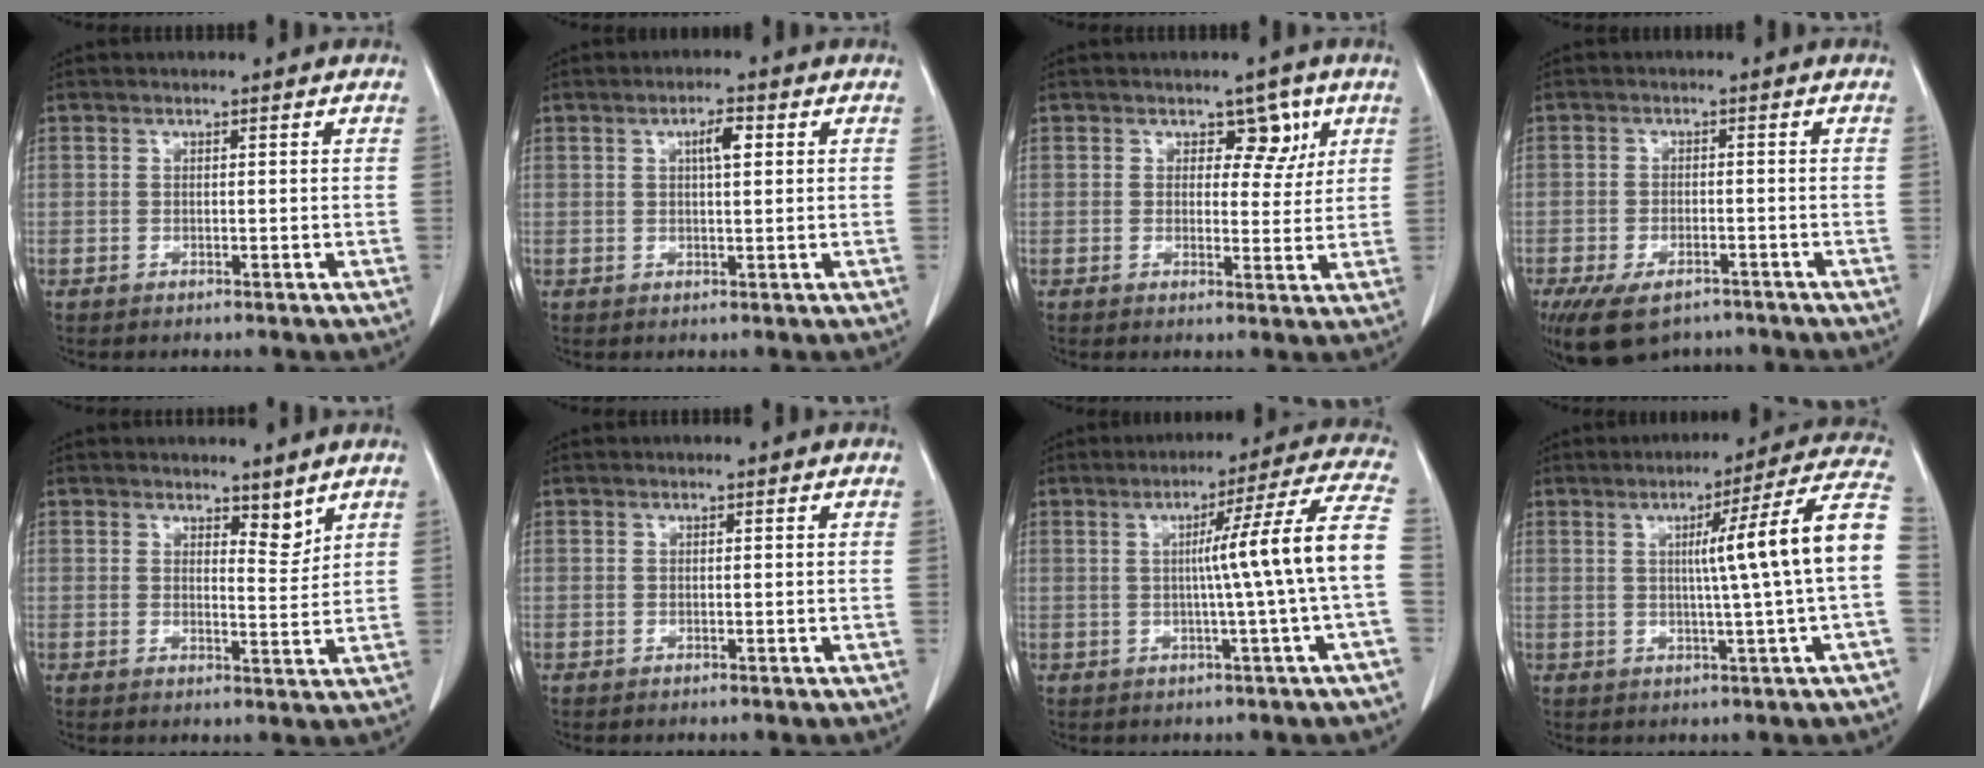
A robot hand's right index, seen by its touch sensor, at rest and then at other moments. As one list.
[{"total": 3.3, "force": [1.1, 0.8, 3.0], "torque": [-0.052, 0.004, 0.018]}, {"total": 4.5, "force": [2.2, 2.7, 2.8], "torque": [-0.023, 0.005, 0.028]}, {"total": 9.5, "force": [-6.7, 4.5, 5.0], "torque": [-0.094, -0.005, -0.103]}, {"total": 3.3, "force": [2.7, 1.1, 1.6], "torque": [-0.019, -0.011, 0.044]}, {"total": 0.0}, {"total": 11.9, "force": [-0.5, -2.4, 11.7], "torque": [-0.157, 0.013, -0.007]}, {"total": 12.9, "force": [0.6, -1.8, 12.7], "torque": [-0.171, 0.016, 0.003]}]